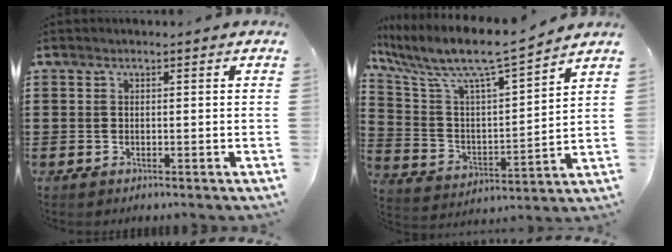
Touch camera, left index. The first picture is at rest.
{"total": 8.8, "force": [7.4, 0.8, 4.6], "torque": [-0.122, -0.056, 0.119]}